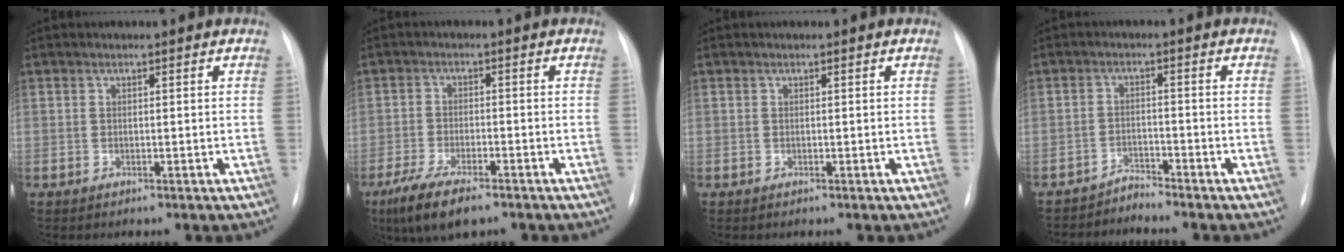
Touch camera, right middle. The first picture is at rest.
{"total": 8.3, "force": [-5.8, 2.1, 5.6], "torque": [-0.107, -0.018, -0.096]}
{"total": 0.0}
{"total": 2.7, "force": [-2.5, -0.7, -0.8], "torque": [0.020, -0.013, -0.041]}